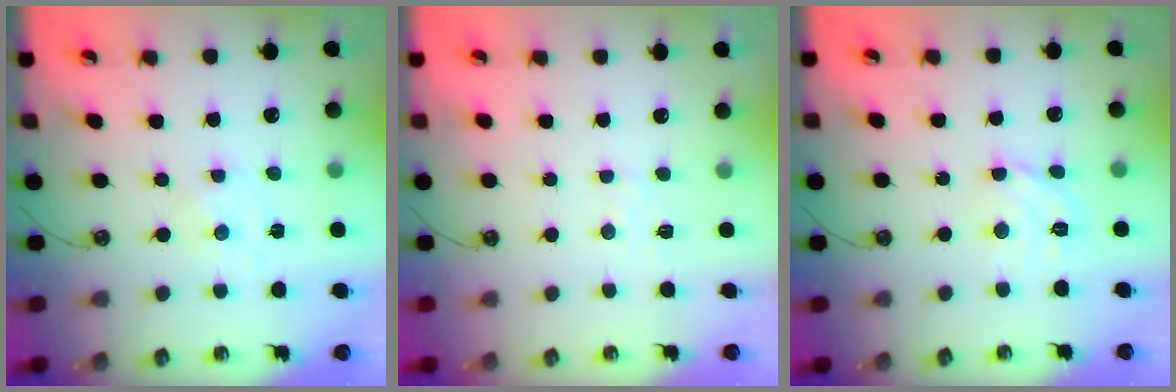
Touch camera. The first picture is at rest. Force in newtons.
{"total": 5.3, "press": 5.3, "slide": 0.6}
{"total": 9.4, "press": 9.3, "slide": 1.2}